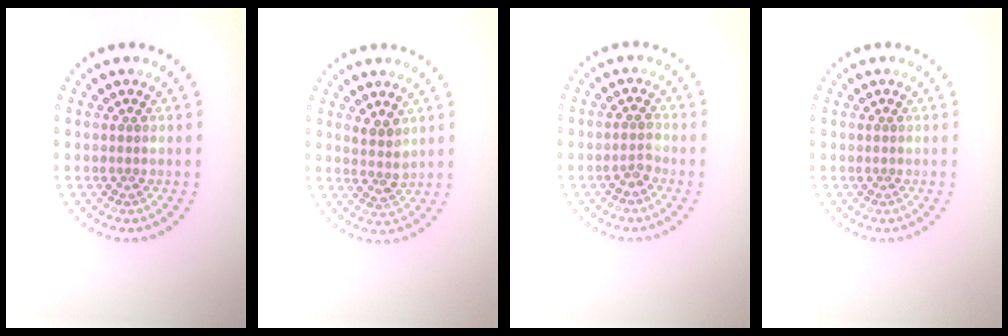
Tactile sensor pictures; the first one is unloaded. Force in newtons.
{"total": 1.9, "press": 1.5, "slide": 1.1}
{"total": 1.3, "press": 1.0, "slide": 0.7}
{"total": 0.0}